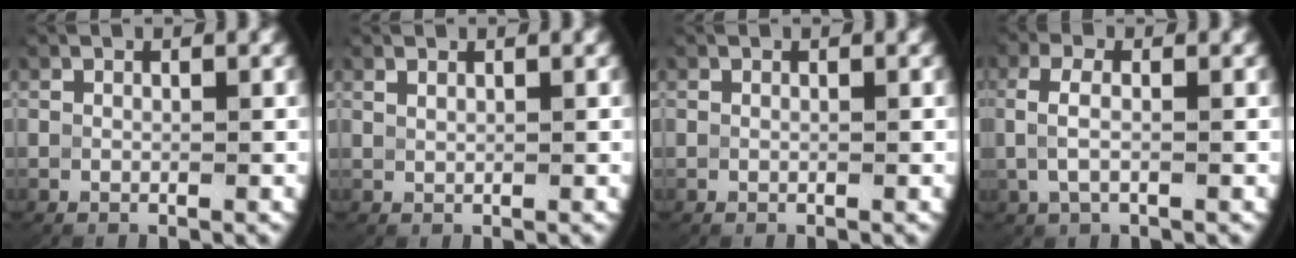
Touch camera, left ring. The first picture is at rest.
{"total": 0.8, "force": [0.7, -0.2, 0.2], "torque": [-0.004, 0.001, 0.019]}
{"total": 0.0}
{"total": 3.3, "force": [0.5, 1.6, 2.8], "torque": [-0.070, 0.002, 0.008]}